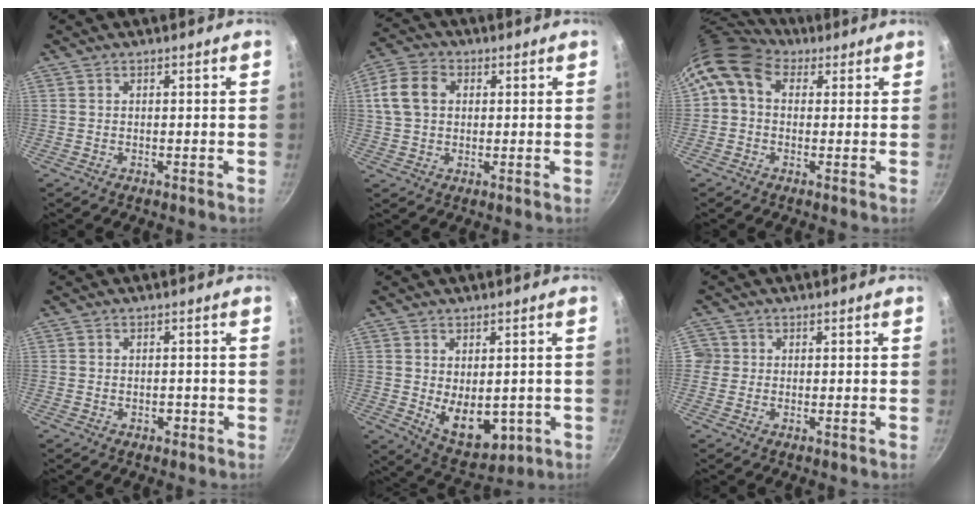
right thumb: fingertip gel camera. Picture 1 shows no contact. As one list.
[{"total": 8.6, "force": [1.6, 6.4, 5.4], "torque": [-0.094, 0.009, 0.018]}, {"total": 9.1, "force": [3.3, 6.6, 5.3], "torque": [-0.087, 0.015, 0.041]}, {"total": 1.4, "force": [-0.6, 1.0, 0.8], "torque": [-0.007, 0.008, -0.007]}, {"total": 10.0, "force": [-1.0, 6.4, 7.7], "torque": [-0.090, -0.019, 0.009]}, {"total": 2.4, "force": [-0.1, 2.4, 0.4], "torque": [0.011, 0.007, -0.006]}]